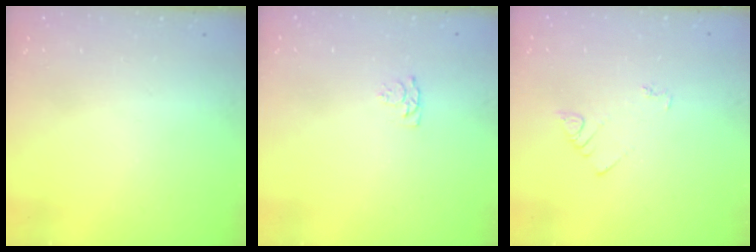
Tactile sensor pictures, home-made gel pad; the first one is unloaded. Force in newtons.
{"total": 5.2, "press": 5.1, "slide": 0.7}
{"total": 2.9, "press": 2.9, "slide": 0.3}